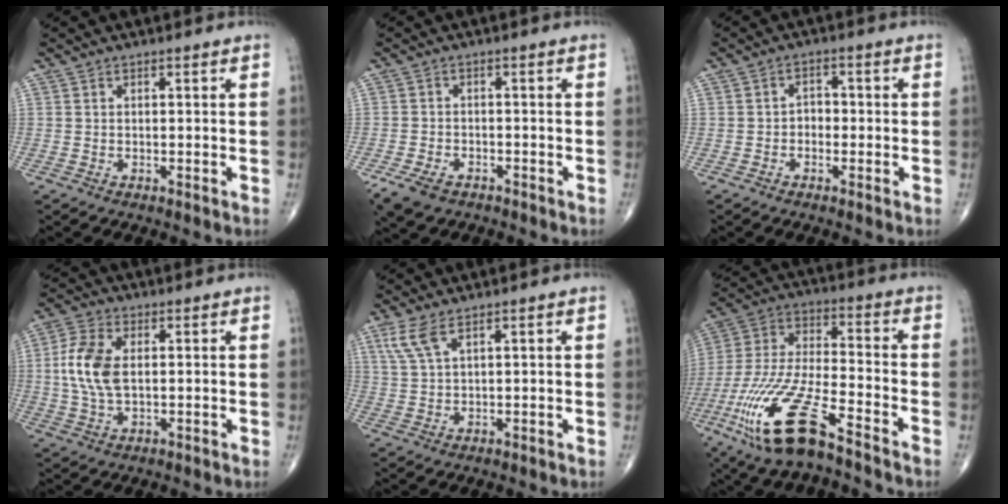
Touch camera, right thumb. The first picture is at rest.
{"total": 6.0, "force": [-3.7, 3.6, 3.0], "torque": [-0.063, 0.007, -0.061]}
{"total": 2.7, "force": [-0.6, 2.1, 1.6], "torque": [-0.003, 0.014, -0.019]}
{"total": 9.3, "force": [1.0, 5.1, 7.7], "torque": [-0.173, 0.004, 0.021]}
{"total": 4.7, "force": [2.7, 1.5, 3.5], "torque": [-0.086, 0.000, 0.066]}
{"total": 19.8, "force": [-11.5, 5.1, 15.3], "torque": [-0.353, 0.027, -0.217]}